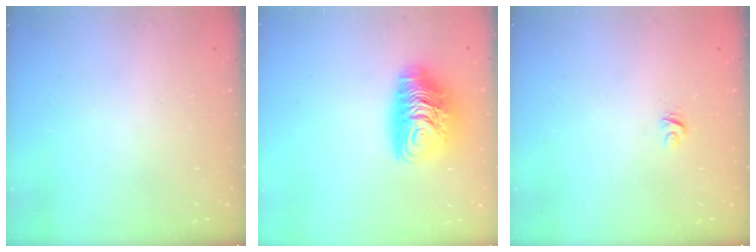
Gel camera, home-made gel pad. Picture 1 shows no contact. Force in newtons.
{"total": 11.8, "press": 11.7, "slide": 1.1}
{"total": 3.7, "press": 3.7, "slide": 0.2}